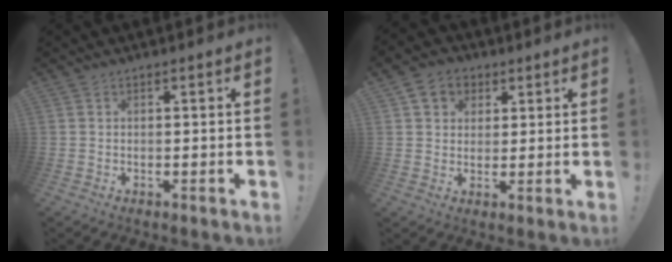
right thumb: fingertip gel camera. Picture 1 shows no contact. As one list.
[{"total": 7.2, "force": [2.9, 6.2, 2.2], "torque": [-0.038, -0.008, 0.061]}]